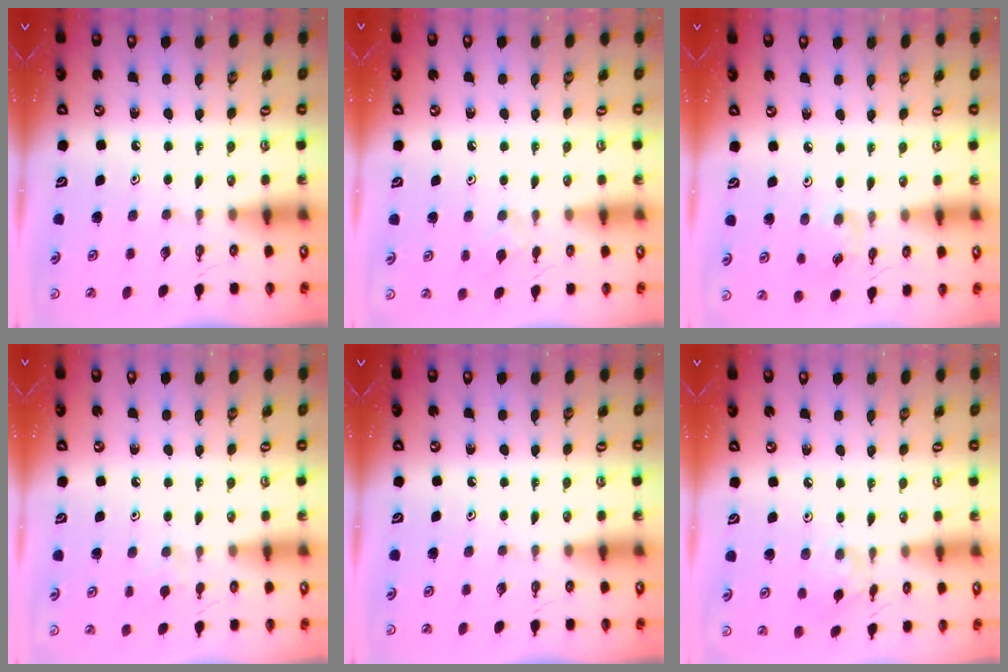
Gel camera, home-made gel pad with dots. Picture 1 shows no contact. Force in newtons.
{"total": 4.2, "press": 4.2, "slide": 0.7}
{"total": 2.7, "press": 2.6, "slide": 0.5}
{"total": 4.7, "press": 4.7, "slide": 0.7}
{"total": 0.0}
{"total": 5.3, "press": 5.3, "slide": 0.2}